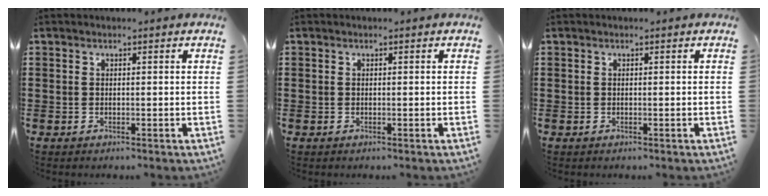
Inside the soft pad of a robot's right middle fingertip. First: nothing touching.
{"total": 0.0}
{"total": 0.0}